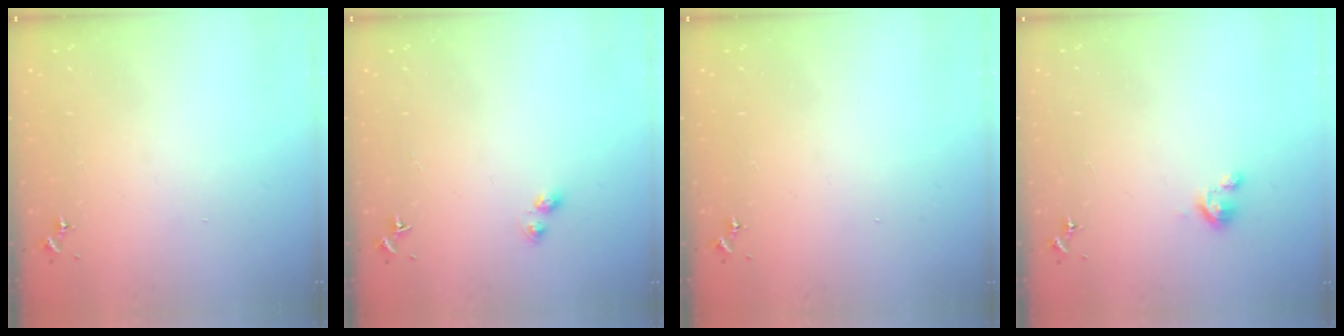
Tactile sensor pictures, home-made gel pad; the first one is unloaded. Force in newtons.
{"total": 2.9, "press": 2.9, "slide": 0.5}
{"total": 0.0}
{"total": 2.8, "press": 2.8, "slide": 0.3}